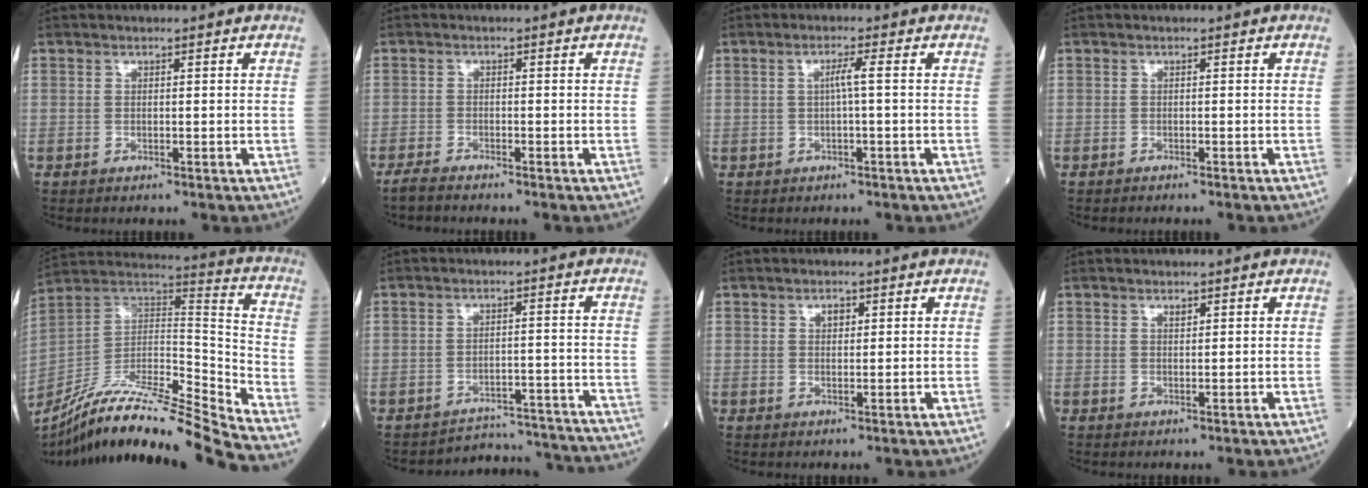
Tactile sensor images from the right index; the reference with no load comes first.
{"total": 2.5, "force": [-2.3, 0.0, 1.0], "torque": [-0.024, -0.006, -0.040]}
{"total": 2.1, "force": [0.0, -0.4, 2.0], "torque": [-0.037, 0.002, 0.000]}
{"total": 1.3, "force": [-1.2, 0.0, 0.6], "torque": [-0.008, 0.001, -0.015]}
{"total": 23.9, "force": [-21.0, -0.6, 11.5], "torque": [-0.206, -0.008, -0.363]}
{"total": 12.7, "force": [-12.6, 1.4, -0.3], "torque": [0.022, 0.030, -0.148]}
{"total": 1.6, "force": [0.7, 0.9, 1.0], "torque": [-0.016, 0.001, 0.011]}
{"total": 0.8, "force": [0.6, 0.3, 0.5], "torque": [-0.010, -0.003, 0.010]}